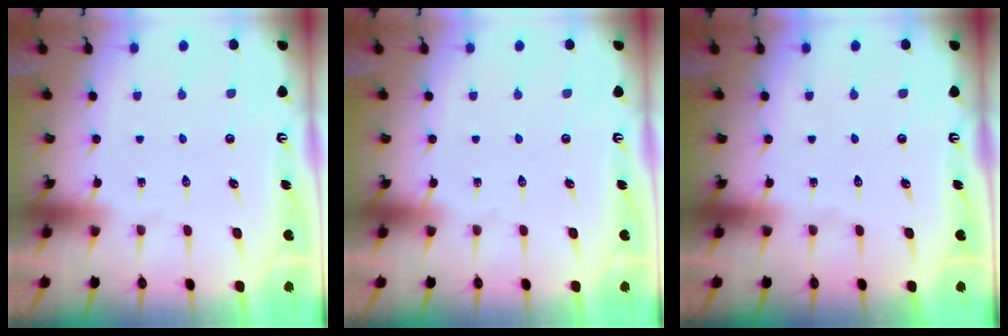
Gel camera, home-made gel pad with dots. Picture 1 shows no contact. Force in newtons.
{"total": 0.0}
{"total": 0.0}